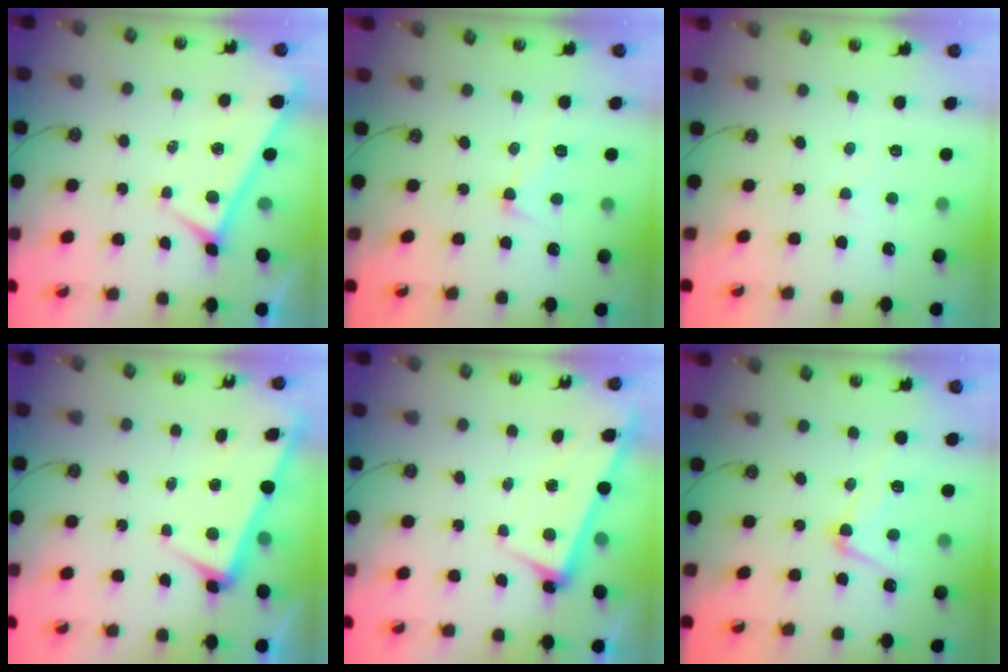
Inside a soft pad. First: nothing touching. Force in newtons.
{"total": 4.5, "press": 4.4, "slide": 0.9}
{"total": 0.7, "press": 0.2, "slide": 0.7}
{"total": 3.0, "press": 2.9, "slide": 0.9}
{"total": 2.4, "press": 2.3, "slide": 0.8}
{"total": 9.4, "press": 9.3, "slide": 0.9}